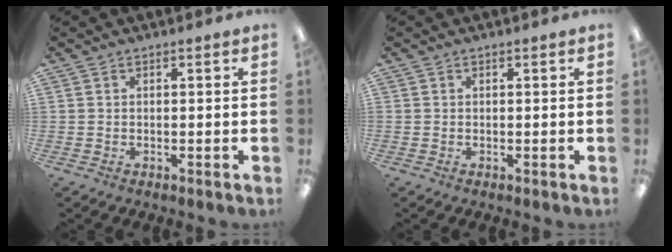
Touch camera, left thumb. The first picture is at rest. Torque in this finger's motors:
{"motor_torque": [-0.20, 0.04, 0.11, -0.16, 0.00]}